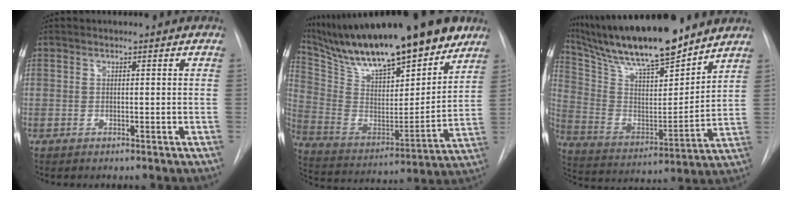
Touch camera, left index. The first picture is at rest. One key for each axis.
{"total": 26.5, "fx": 21.0, "fy": 5.6, "fz": 15.1, "tx": -0.266, "ty": -0.005, "tz": 0.340}
{"total": 21.4, "fx": 18.2, "fy": 2.8, "fz": 11.0, "tx": -0.207, "ty": -0.002, "tz": 0.316}